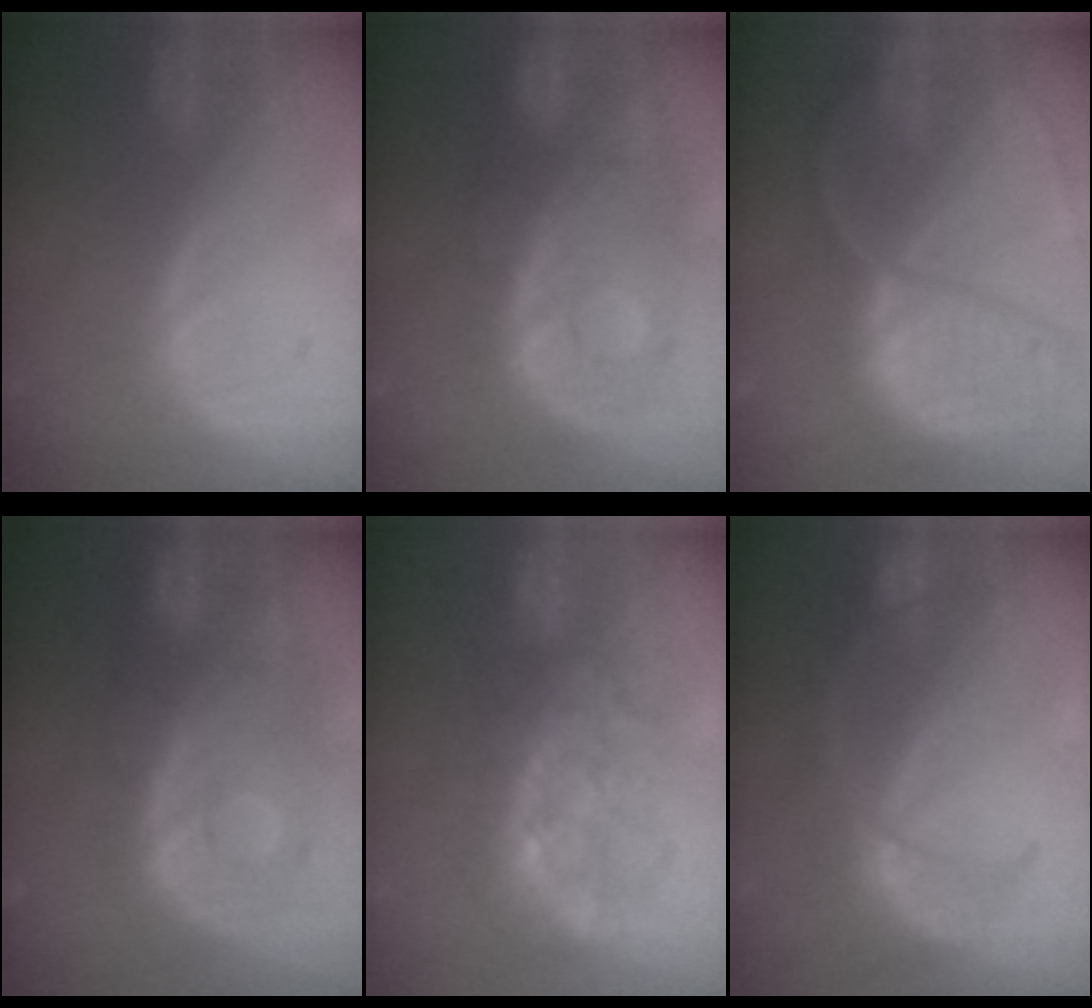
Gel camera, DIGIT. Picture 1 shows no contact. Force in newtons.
{"total": 11.2, "press": 9.7, "slide": 5.6}
{"total": 11.6, "press": 9.6, "slide": 6.5}
{"total": 11.3, "press": 9.7, "slide": 5.7}
{"total": 7.6, "press": 7.0, "slide": 3.0}
{"total": 7.8, "press": 6.9, "slide": 3.7}